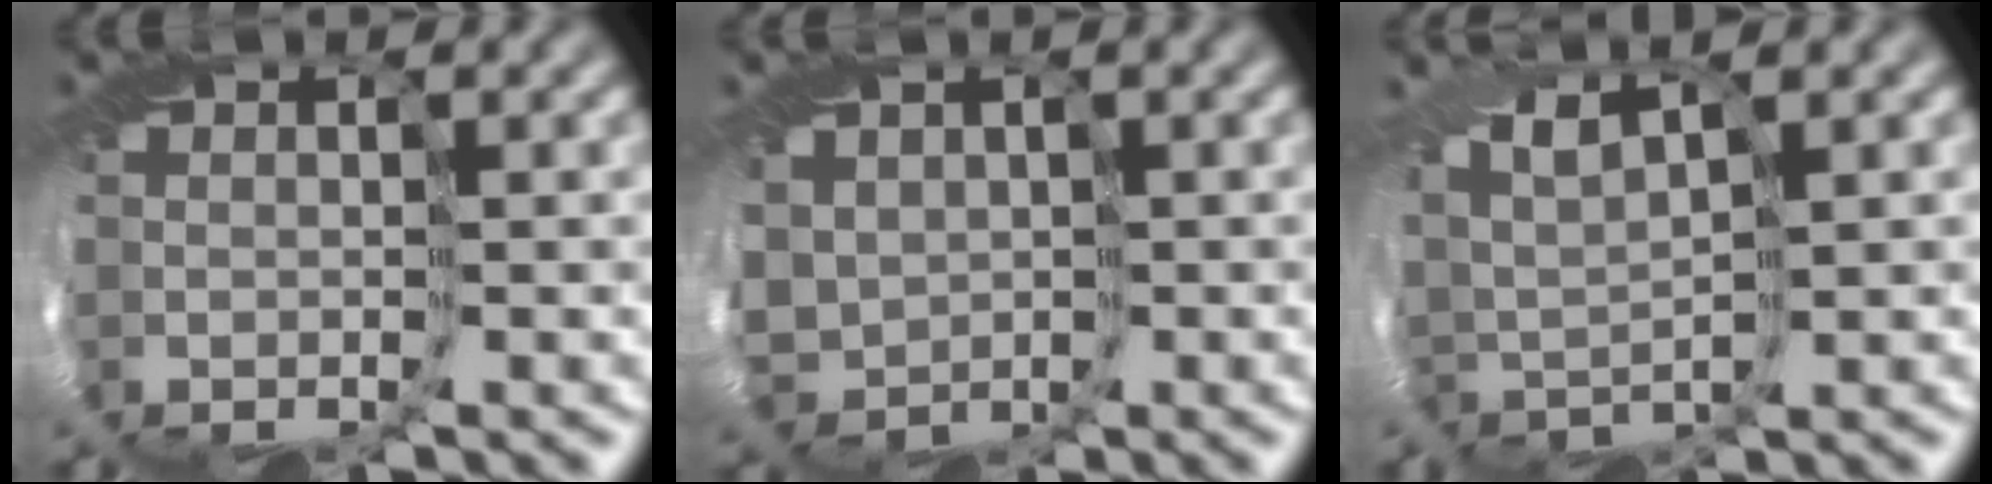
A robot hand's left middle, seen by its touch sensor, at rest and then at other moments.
{"total": 3.3, "force": [1.2, 3.1, 0.2], "torque": [-0.037, 0.005, 0.034]}
{"total": 2.7, "force": [2.7, 0.1, 0.2], "torque": [-0.026, 0.010, 0.055]}